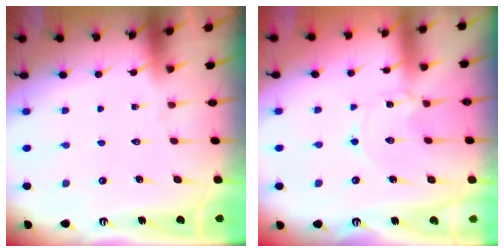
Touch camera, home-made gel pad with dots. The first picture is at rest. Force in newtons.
{"total": 1.8, "press": 1.8, "slide": 0.3}